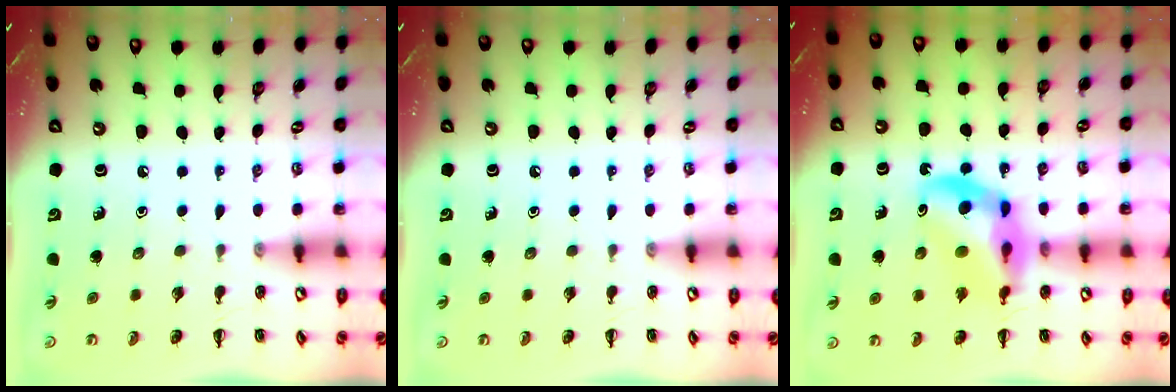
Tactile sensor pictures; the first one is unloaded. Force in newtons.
{"total": 0.0}
{"total": 13.4, "press": 12.9, "slide": 3.6}